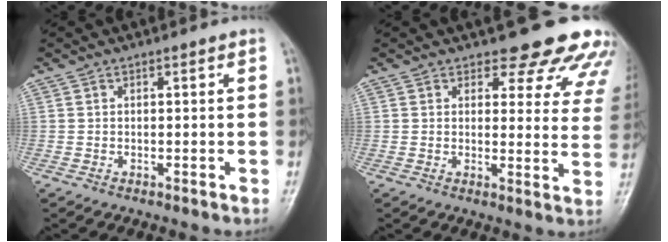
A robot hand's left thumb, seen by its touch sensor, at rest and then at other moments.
{"total": 14.4, "force": [12.7, 5.1, 4.3], "torque": [0.008, -0.086, 0.121]}